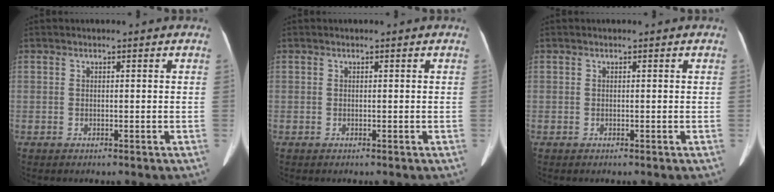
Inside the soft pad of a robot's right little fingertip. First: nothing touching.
{"total": 0.0}
{"total": 0.0}